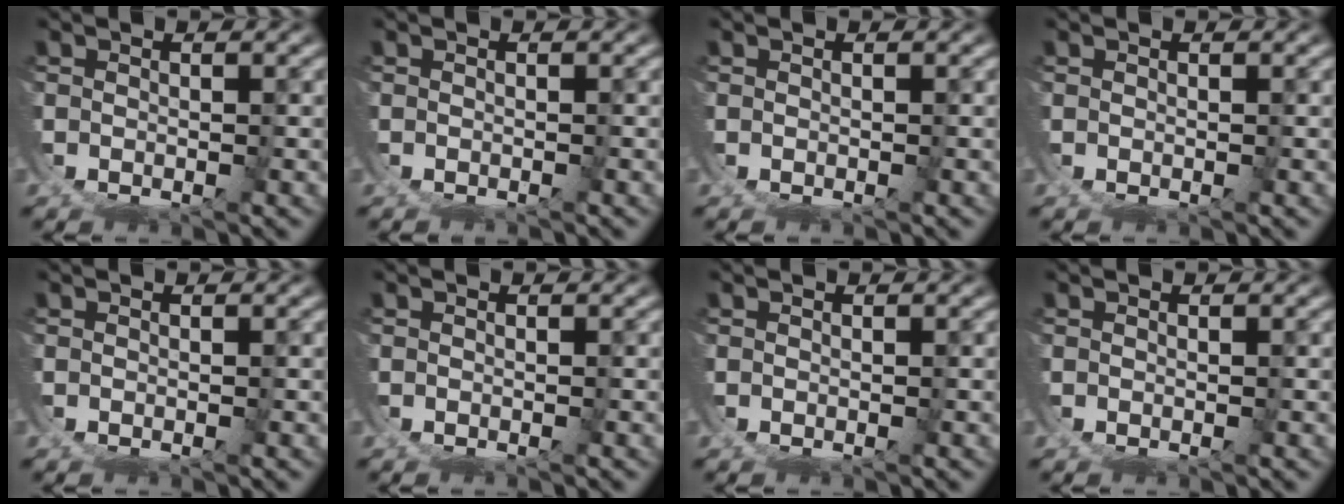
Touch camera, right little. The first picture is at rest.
{"total": 0.7, "force": [-0.3, -0.6, -0.2], "torque": [0.002, -0.005, -0.003]}
{"total": 0.0}
{"total": 0.0}
{"total": 0.0}
{"total": 0.0}
{"total": 0.0}
{"total": 0.0}